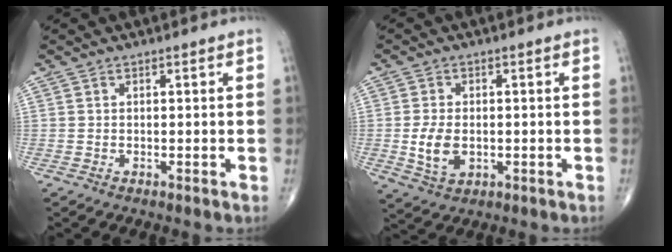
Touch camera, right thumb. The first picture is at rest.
{"total": 6.2, "force": [-0.7, 3.9, 4.7], "torque": [-0.086, -0.004, -0.006]}